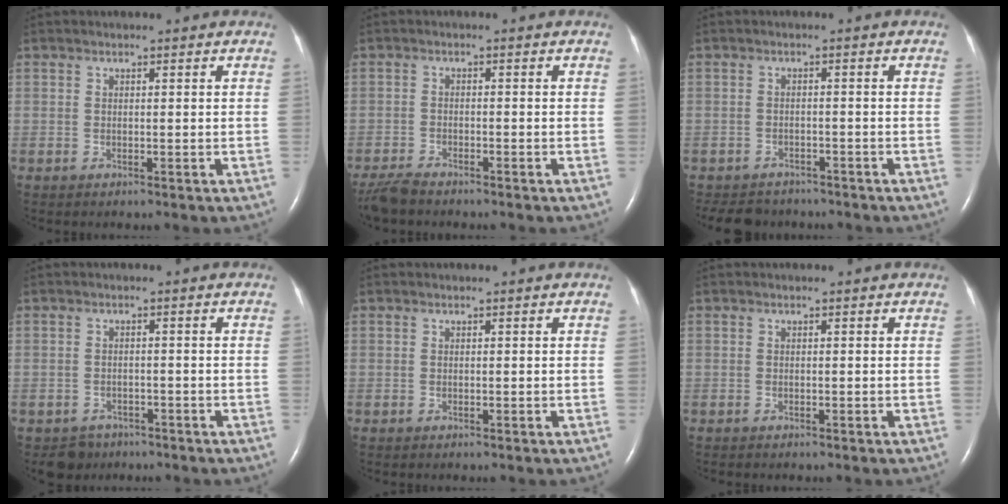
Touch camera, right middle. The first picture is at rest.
{"total": 3.9, "force": [-3.6, 0.7, 1.4], "torque": [-0.033, -0.015, -0.068]}
{"total": 7.1, "force": [-6.4, 3.0, 1.2], "torque": [-0.023, -0.003, -0.088]}
{"total": 3.0, "force": [-2.2, 2.0, -0.2], "torque": [-0.004, 0.005, -0.033]}
{"total": 0.0}
{"total": 0.0}